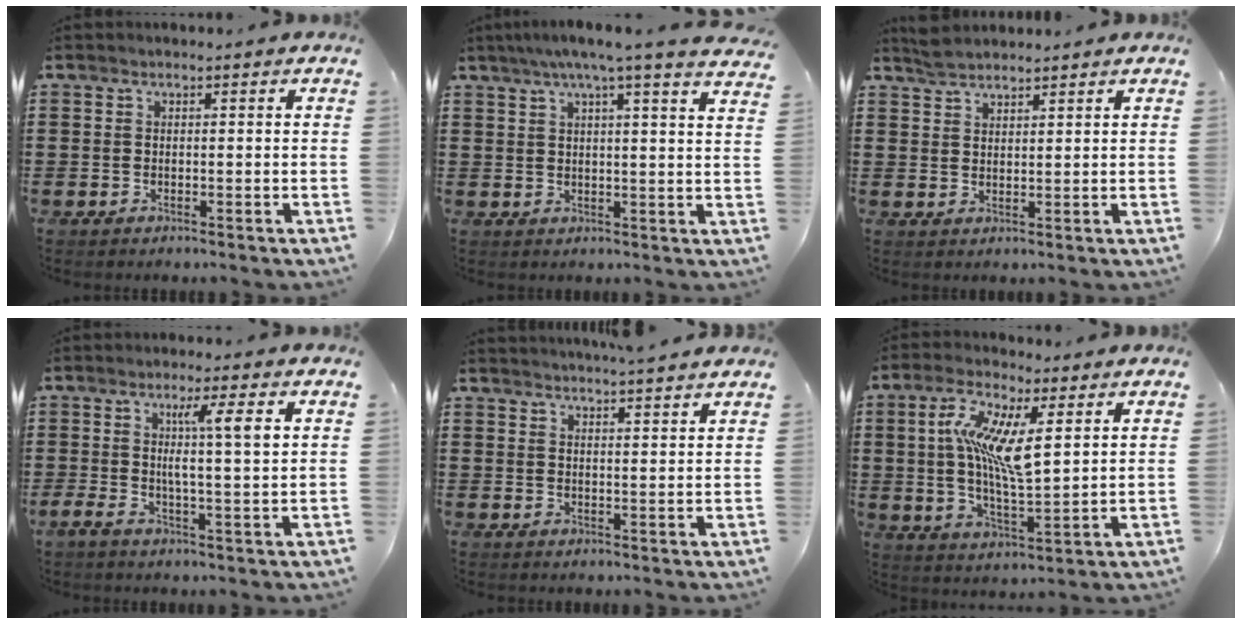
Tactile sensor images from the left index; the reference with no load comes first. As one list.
[{"total": 5.6, "force": [4.2, -0.5, 3.6], "torque": [-0.083, -0.015, 0.070]}, {"total": 2.7, "force": [2.6, 0.7, 0.5], "torque": [-0.017, 0.003, 0.050]}, {"total": 7.3, "force": [1.8, 0.7, 7.1], "torque": [-0.122, -0.005, 0.022]}, {"total": 3.1, "force": [3.0, -0.6, 0.2], "torque": [-0.013, -0.013, 0.055]}, {"total": 10.5, "force": [3.4, 3.0, 9.5], "torque": [-0.195, 0.002, 0.057]}]